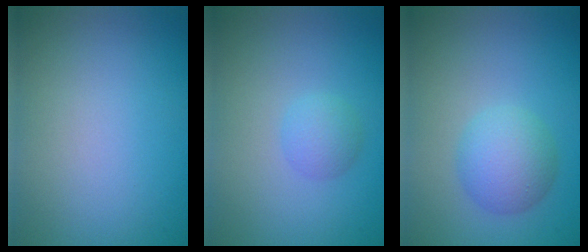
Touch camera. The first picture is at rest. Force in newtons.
{"total": 1.7, "press": 1.7, "slide": 0.0}
{"total": 4.4, "press": 4.4, "slide": 0.1}